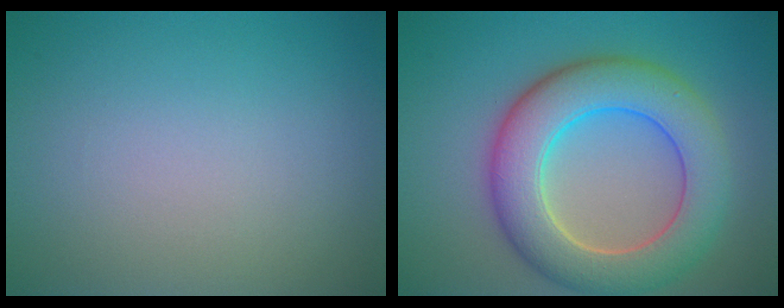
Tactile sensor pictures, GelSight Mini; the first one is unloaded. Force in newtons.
{"total": 8.7, "press": 8.7, "slide": 0.9}